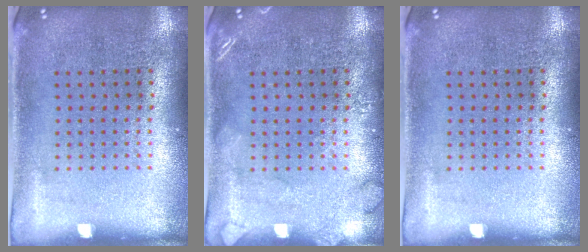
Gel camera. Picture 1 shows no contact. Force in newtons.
{"total": 1.7, "press": 1.6, "slide": 0.3}
{"total": 0.0}